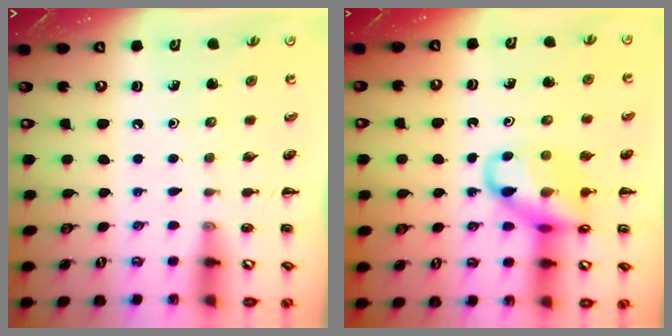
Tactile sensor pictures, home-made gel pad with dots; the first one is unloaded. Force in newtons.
{"total": 13.8, "press": 13.7, "slide": 1.8}